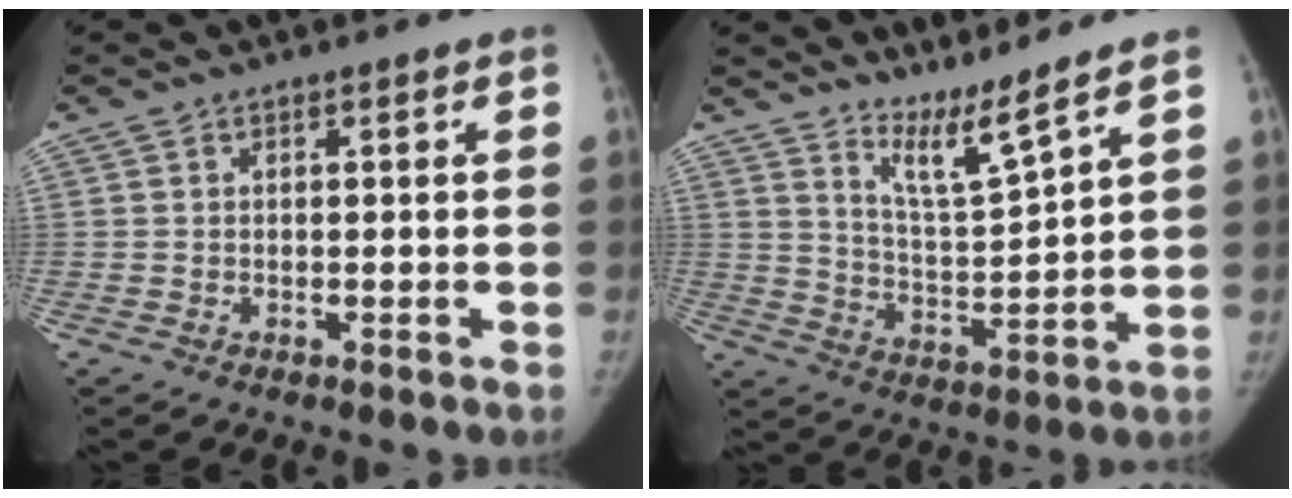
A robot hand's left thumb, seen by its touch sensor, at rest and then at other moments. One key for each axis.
{"total": 7.5, "fx": 6.4, "fy": -0.9, "fz": 3.8, "tx": -0.070, "ty": -0.073, "tz": 0.126}